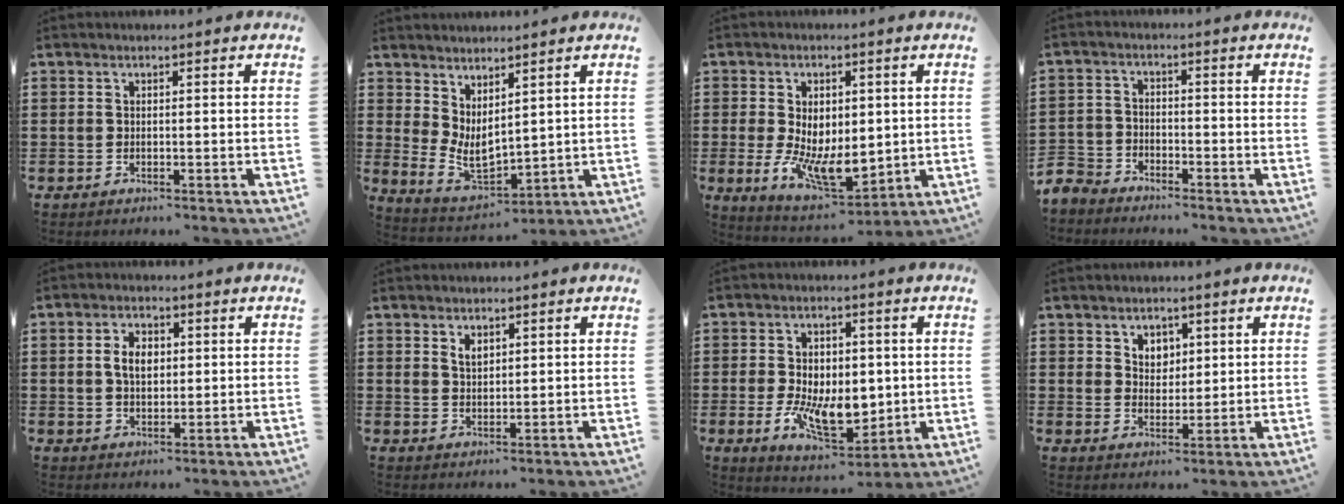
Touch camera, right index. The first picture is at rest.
{"total": 3.9, "force": [1.8, 2.1, 2.7], "torque": [-0.071, -0.017, 0.031]}
{"total": 8.0, "force": [-0.9, 4.9, 6.2], "torque": [-0.126, 0.001, -0.014]}
{"total": 3.7, "force": [-3.6, 1.1, 0.1], "torque": [-0.031, -0.005, -0.084]}
{"total": 4.2, "force": [0.5, 2.7, 3.2], "torque": [-0.061, 0.010, 0.006]}
{"total": 2.2, "force": [1.4, 1.3, 1.2], "torque": [-0.027, 0.004, 0.026]}
{"total": 9.5, "force": [-0.9, 5.9, 7.4], "torque": [-0.136, 0.005, -0.013]}
{"total": 3.5, "force": [2.0, 2.8, 0.9], "torque": [-0.029, 0.013, 0.035]}